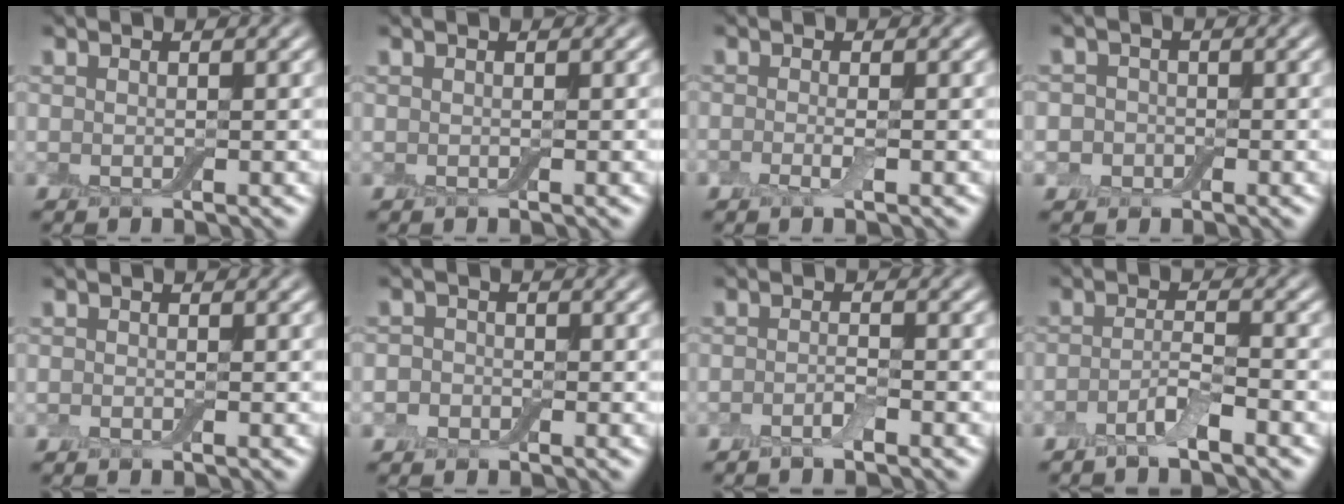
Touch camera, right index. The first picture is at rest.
{"total": 0.0}
{"total": 1.0, "force": [-0.5, 0.2, 0.9], "torque": [-0.021, -0.002, -0.012]}
{"total": 2.9, "force": [-0.3, 2.8, 0.7], "torque": [0.014, 0.020, -0.046]}
{"total": 0.0}
{"total": 1.6, "force": [-0.7, 1.4, 0.3], "torque": [0.011, 0.005, -0.023]}
{"total": 1.1, "force": [-0.9, 0.1, 0.7], "torque": [-0.016, 0.003, -0.019]}
{"total": 2.3, "force": [-1.7, 0.2, 1.5], "torque": [-0.030, 0.003, -0.041]}